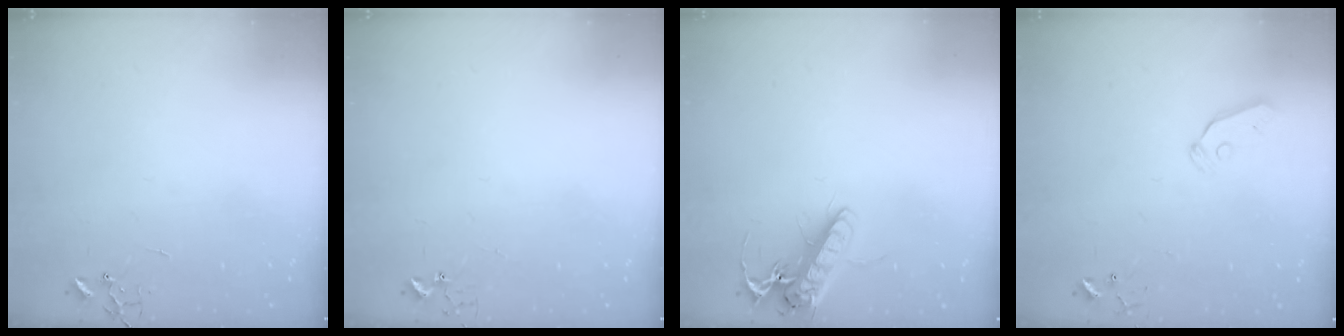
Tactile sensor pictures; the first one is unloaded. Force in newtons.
{"total": 2.7, "press": 2.7, "slide": 0.2}
{"total": 13.8, "press": 13.6, "slide": 2.4}
{"total": 4.9, "press": 4.8, "slide": 0.9}